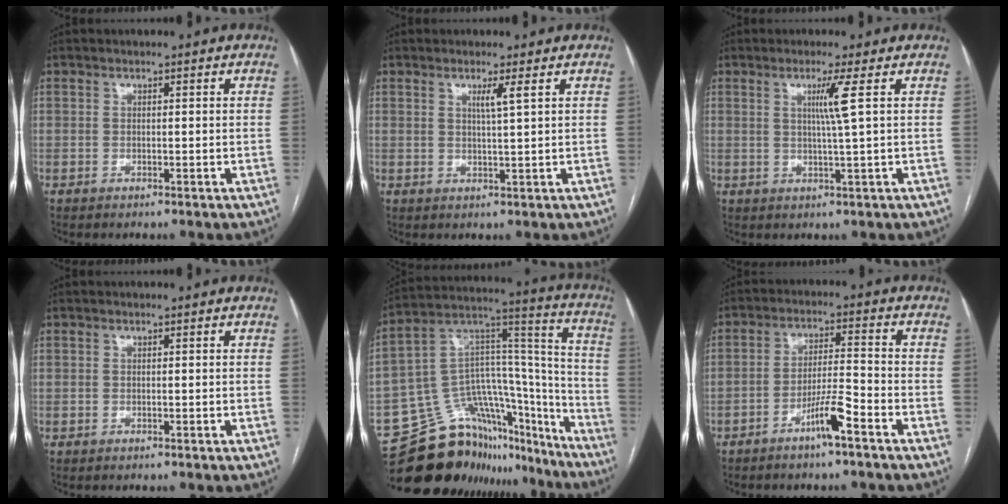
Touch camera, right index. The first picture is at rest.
{"total": 2.3, "force": [1.2, -0.5, 1.9], "torque": [-0.035, -0.006, 0.022]}
{"total": 4.0, "force": [1.2, -1.3, 3.6], "torque": [-0.068, -0.007, 0.024]}
{"total": 0.0}
{"total": 25.8, "force": [-20.7, 11.6, 10.3], "torque": [-0.131, 0.060, -0.311]}
{"total": 6.1, "force": [-3.8, 0.1, 4.8], "torque": [-0.087, 0.002, -0.070]}